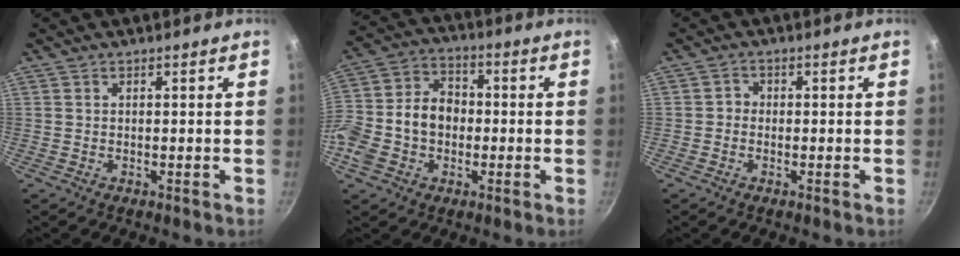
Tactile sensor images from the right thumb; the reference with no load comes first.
{"total": 15.3, "force": [-2.1, 11.6, 9.8], "torque": [-0.170, 0.041, -0.049]}
{"total": 1.7, "force": [-0.6, 1.5, 0.5], "torque": [0.003, 0.008, -0.015]}